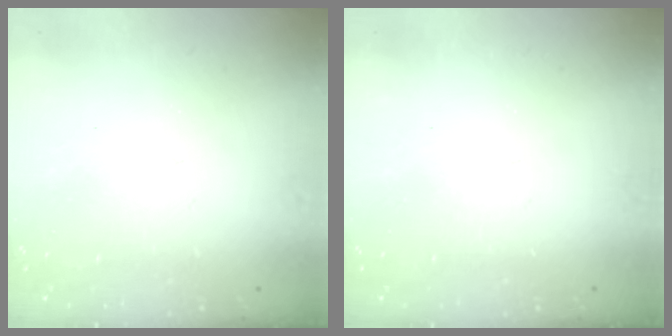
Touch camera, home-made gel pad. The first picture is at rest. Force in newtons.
{"total": 0.0}